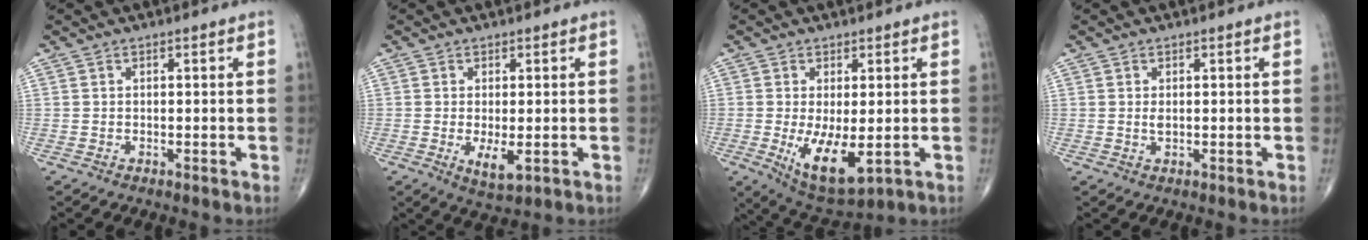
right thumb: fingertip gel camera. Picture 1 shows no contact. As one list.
[{"total": 4.3, "force": [-1.0, 1.6, 3.9], "torque": [-0.066, -0.012, -0.011]}, {"total": 9.7, "force": [-1.8, 4.0, 8.7], "torque": [-0.146, -0.028, -0.016]}, {"total": 1.0, "force": [0.1, 0.4, 0.9], "torque": [-0.017, -0.003, 0.004]}]